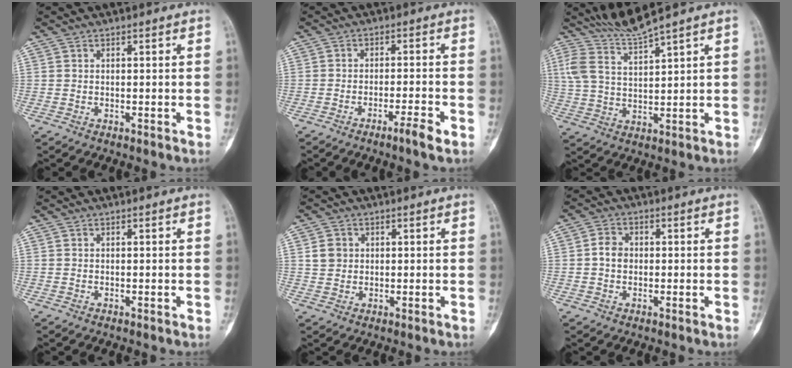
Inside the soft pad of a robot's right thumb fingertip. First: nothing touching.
{"total": 4.0, "force": [-2.5, 0.0, 3.0], "torque": [-0.057, 0.013, -0.046]}
{"total": 5.9, "force": [5.3, -1.1, 2.2], "torque": [-0.051, -0.045, 0.117]}
{"total": 0.0}
{"total": 3.2, "force": [0.8, 2.9, 1.2], "torque": [-0.008, 0.001, 0.016]}
{"total": 3.1, "force": [0.0, 2.5, 1.8], "torque": [-0.023, 0.009, -0.006]}